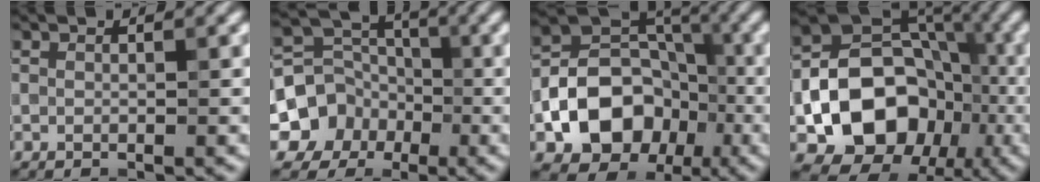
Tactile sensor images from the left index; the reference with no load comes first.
{"total": 7.0, "force": [-2.6, 6.3, 1.6], "torque": [-0.013, 0.004, -0.074]}
{"total": 10.3, "force": [-3.2, 7.9, 5.7], "torque": [-0.075, -0.001, -0.060]}
{"total": 12.8, "force": [-3.5, 10.0, 7.2], "torque": [-0.107, -0.001, -0.066]}